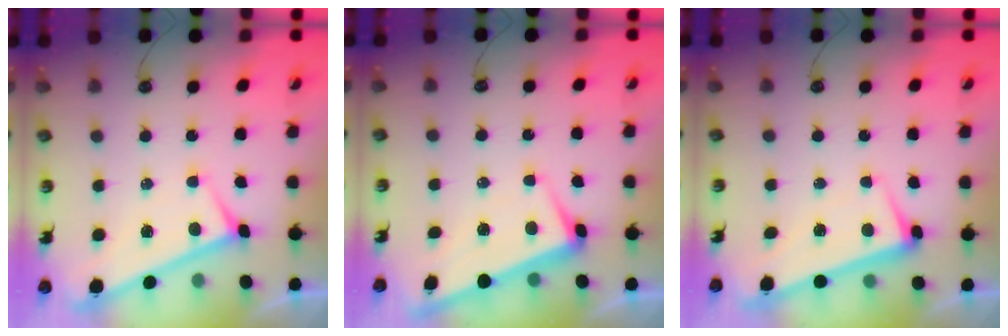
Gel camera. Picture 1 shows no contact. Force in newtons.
{"total": 1.0, "press": 0.7, "slide": 0.7}
{"total": 1.9, "press": 1.3, "slide": 1.4}